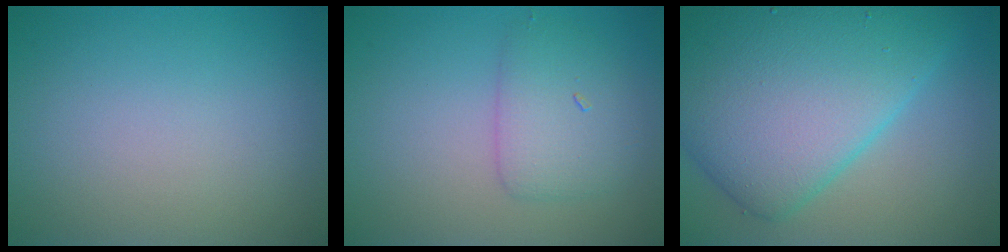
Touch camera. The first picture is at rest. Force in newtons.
{"total": 3.2, "press": 3.2, "slide": 0.1}
{"total": 12.0, "press": 12.0, "slide": 0.2}